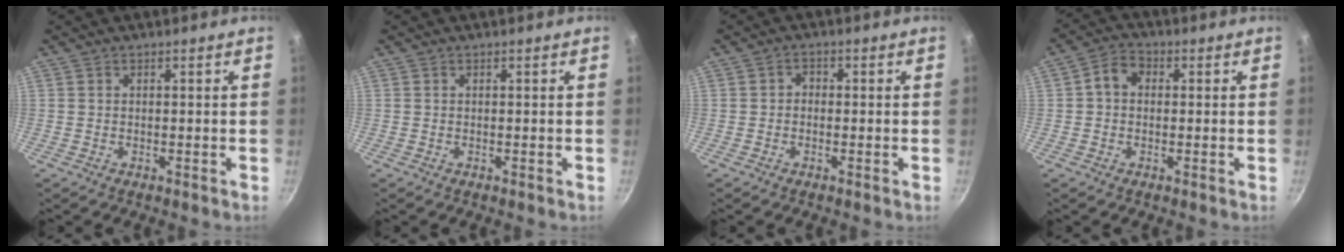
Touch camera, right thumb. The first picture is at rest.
{"total": 0.0}
{"total": 1.8, "force": [-0.4, 1.4, 0.9], "torque": [-0.011, 0.010, -0.009]}
{"total": 4.8, "force": [0.4, 3.8, 2.9], "torque": [-0.040, 0.012, -0.005]}